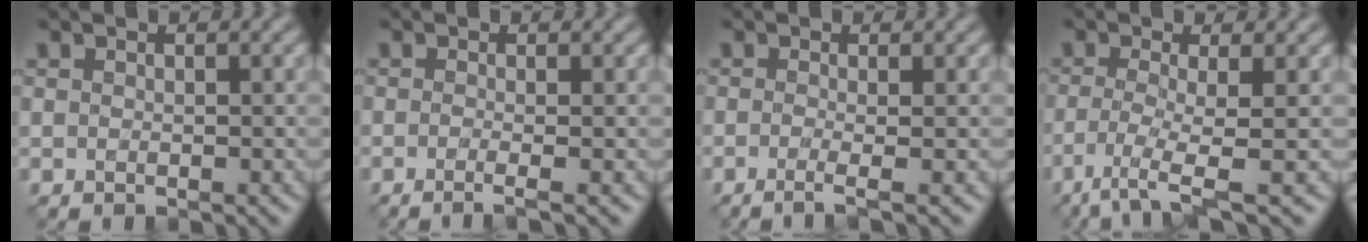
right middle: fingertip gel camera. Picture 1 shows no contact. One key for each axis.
{"total": 2.4, "fx": -0.6, "fy": 1.0, "fz": 2.2, "tx": -0.017, "ty": -0.009, "tz": -0.023}
{"total": 2.5, "fx": -0.7, "fy": 0.9, "fz": 2.3, "tx": -0.025, "ty": -0.007, "tz": -0.022}
{"total": 4.1, "fx": -2.0, "fy": 0.5, "fz": 3.5, "tx": -0.069, "ty": -0.012, "tz": -0.049}